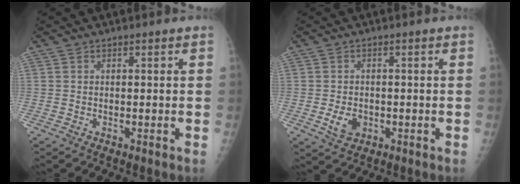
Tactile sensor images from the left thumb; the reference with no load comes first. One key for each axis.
{"total": 4.0, "fx": -0.9, "fy": 2.9, "fz": 2.5, "tx": -0.038, "ty": 0.000, "tz": -0.009}